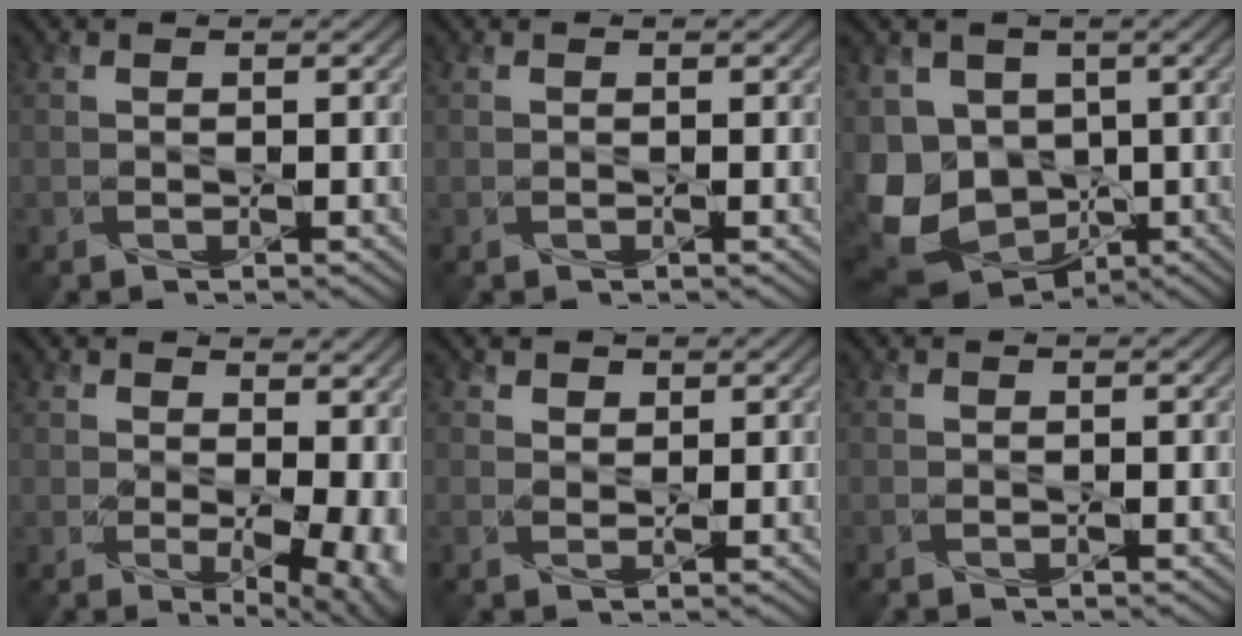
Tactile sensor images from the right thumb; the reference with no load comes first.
{"total": 0.0}
{"total": 13.3, "force": [-4.0, 10.4, 7.2], "torque": [-0.186, -0.022, -0.063]}
{"total": 10.2, "force": [0.6, 6.1, 8.1], "torque": [-0.082, -0.022, 0.038]}
{"total": 1.6, "force": [1.2, 1.1, -0.1], "torque": [0.001, -0.002, 0.014]}
{"total": 0.0}